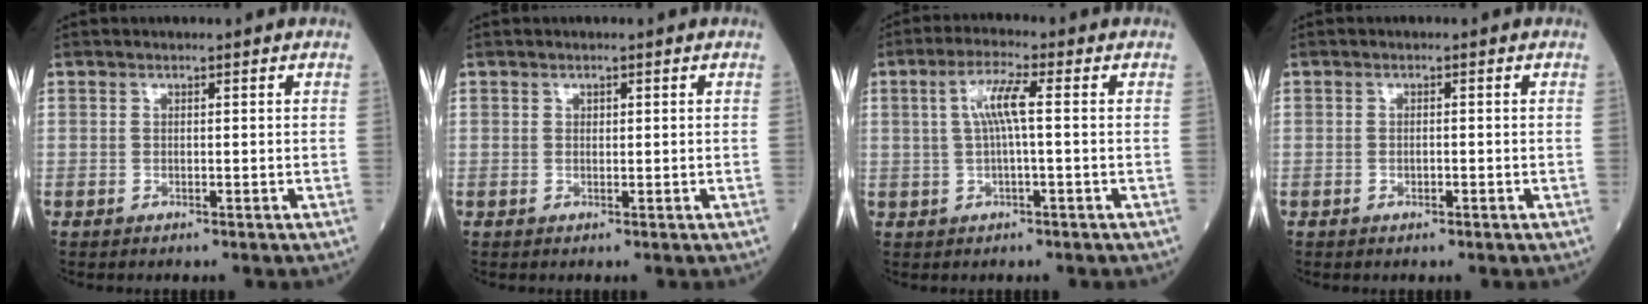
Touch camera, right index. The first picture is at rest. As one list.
[{"total": 0.5, "force": [0.3, 0.4, 0.3], "torque": [-0.002, -0.001, 0.003]}, {"total": 5.2, "force": [0.7, 0.4, 5.1], "torque": [-0.103, 0.014, 0.014]}, {"total": 1.1, "force": [-0.5, 0.4, 0.9], "torque": [-0.012, -0.001, -0.007]}]